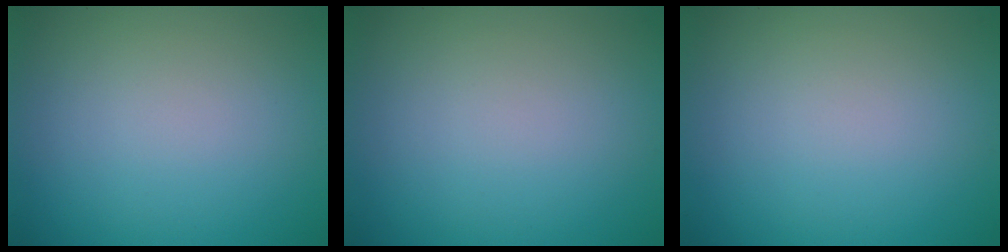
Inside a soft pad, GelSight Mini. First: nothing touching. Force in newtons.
{"total": 0.0}
{"total": 0.0}